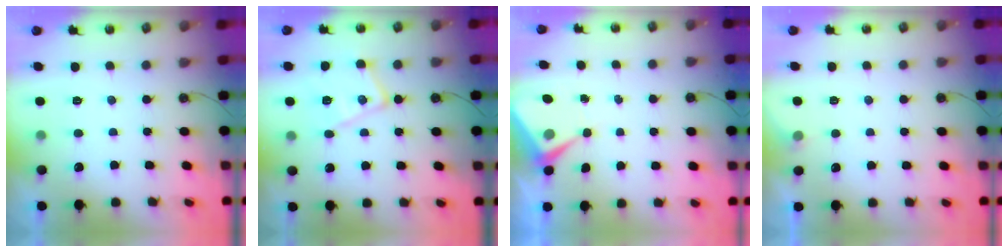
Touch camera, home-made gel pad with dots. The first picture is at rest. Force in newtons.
{"total": 14.0, "press": 13.9, "slide": 1.1}
{"total": 5.6, "press": 5.6, "slide": 0.7}
{"total": 2.6, "press": 2.5, "slide": 0.5}